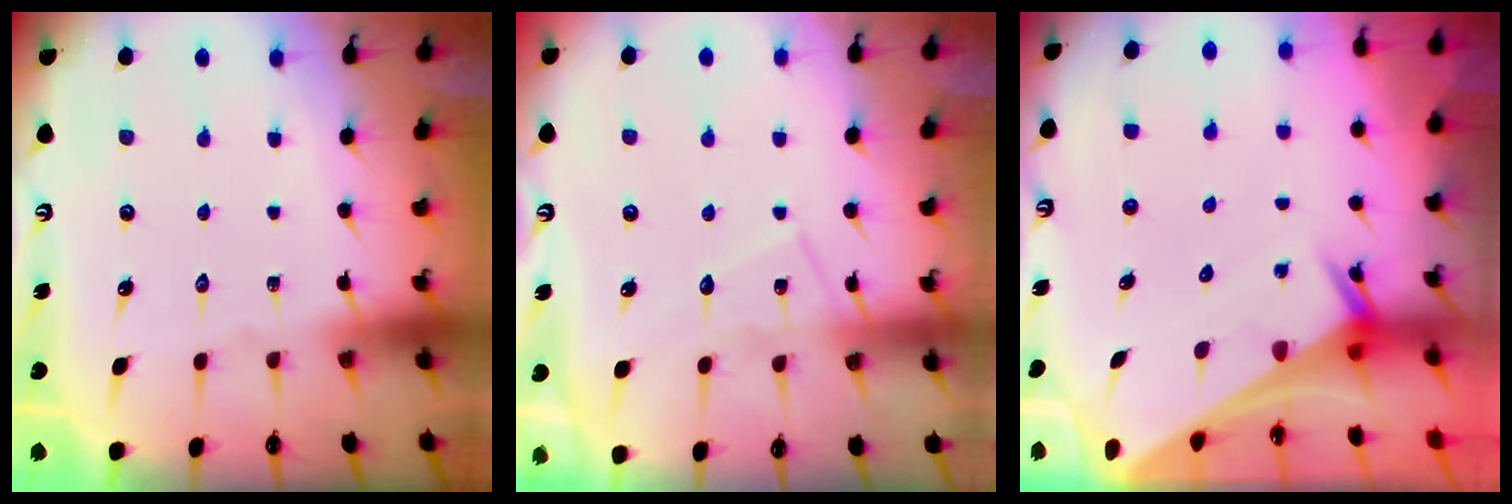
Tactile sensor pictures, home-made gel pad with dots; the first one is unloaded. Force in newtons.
{"total": 8.6, "press": 8.5, "slide": 0.8}
{"total": 2.6, "press": 2.6, "slide": 0.1}